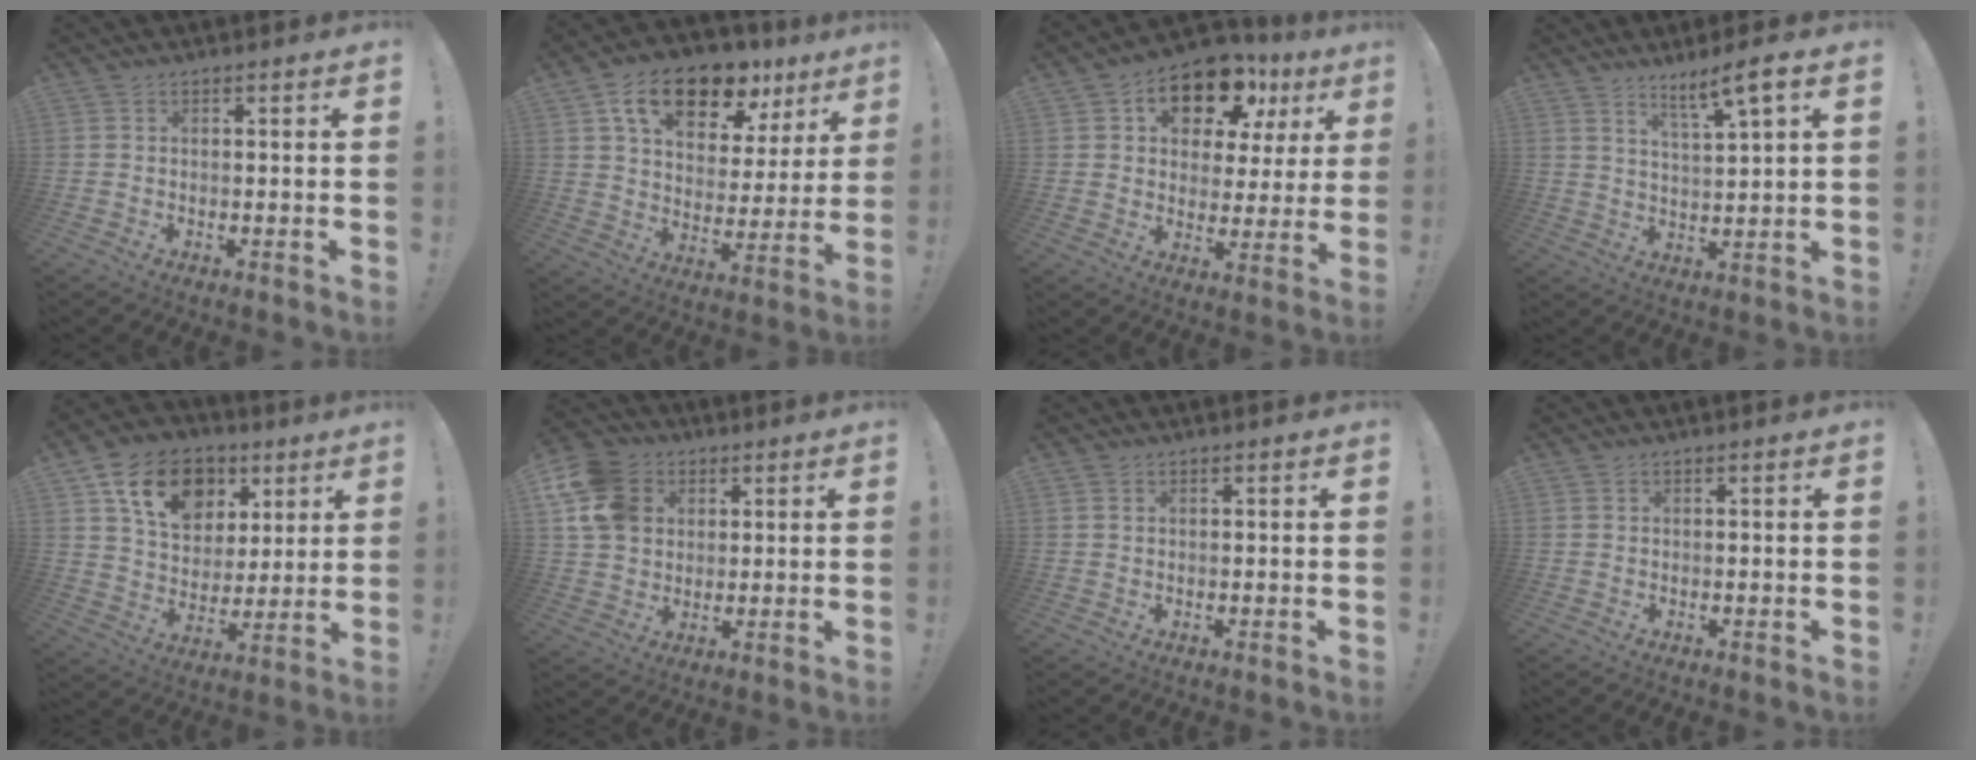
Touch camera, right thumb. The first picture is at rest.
{"total": 17.6, "force": [10.9, 9.5, 10.0], "torque": [-0.162, -0.060, 0.191]}
{"total": 14.1, "force": [8.0, 8.4, 8.0], "torque": [-0.115, -0.048, 0.141]}
{"total": 7.3, "force": [4.9, 0.3, 5.4], "torque": [-0.085, -0.030, 0.078]}
{"total": 17.4, "force": [7.7, 12.7, 9.0], "torque": [-0.135, -0.022, 0.144]}
{"total": 13.4, "force": [4.1, 11.0, 6.3], "torque": [-0.112, -0.012, 0.086]}
{"total": 0.6, "force": [0.4, 0.4, 0.3], "torque": [-0.011, 0.004, 0.008]}
{"total": 0.0}